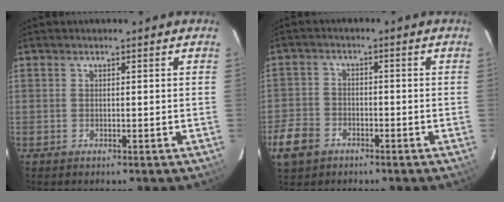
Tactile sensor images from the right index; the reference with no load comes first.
{"total": 7.4, "force": [-4.1, 5.5, 2.9], "torque": [-0.078, 0.013, -0.077]}